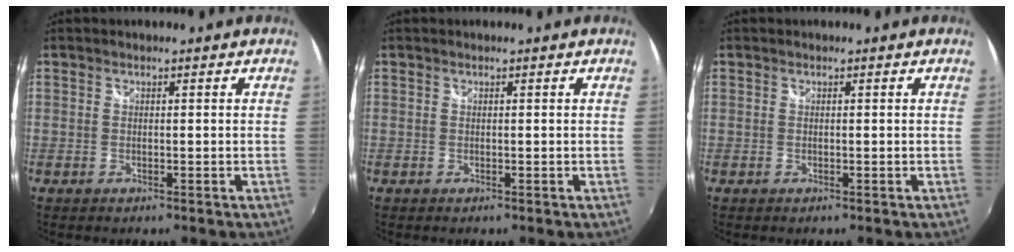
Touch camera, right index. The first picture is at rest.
{"total": 0.0}
{"total": 0.0}